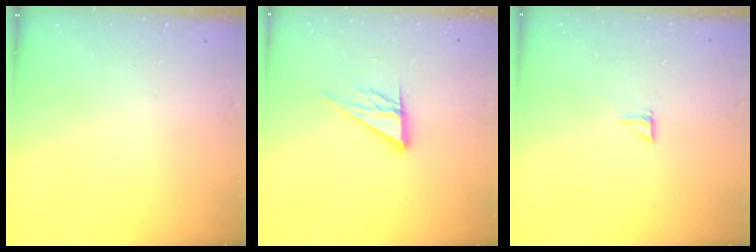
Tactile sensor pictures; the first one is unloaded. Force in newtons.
{"total": 10.9, "press": 10.9, "slide": 1.0}
{"total": 4.6, "press": 4.5, "slide": 0.5}